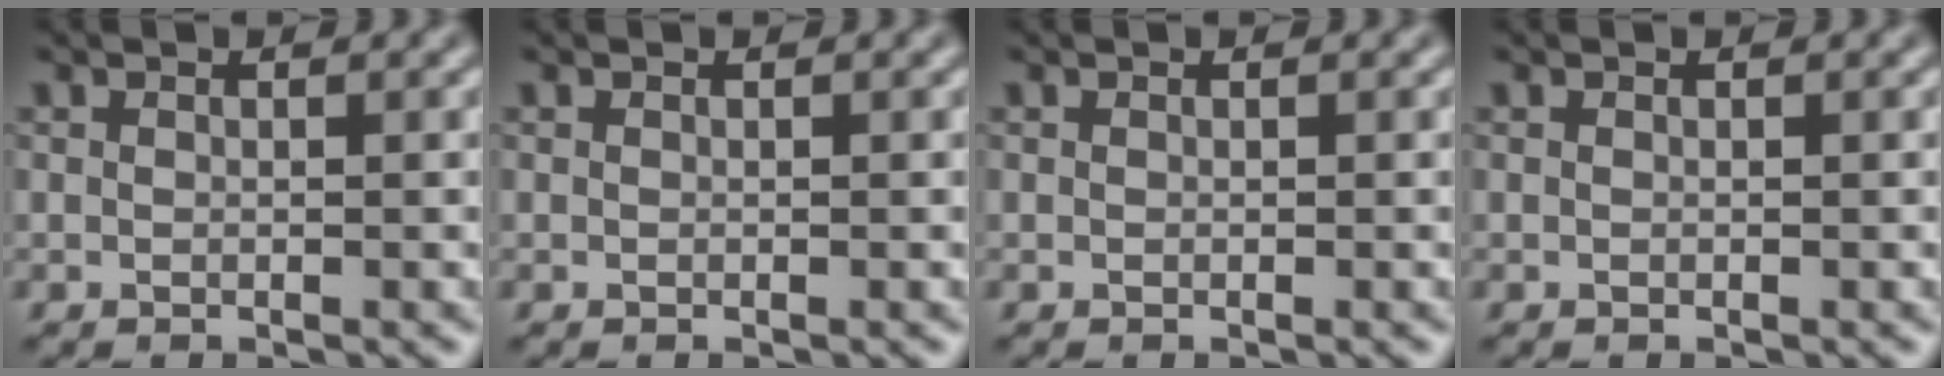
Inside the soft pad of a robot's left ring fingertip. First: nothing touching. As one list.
[{"total": 0.0}, {"total": 0.0}, {"total": 0.0}]